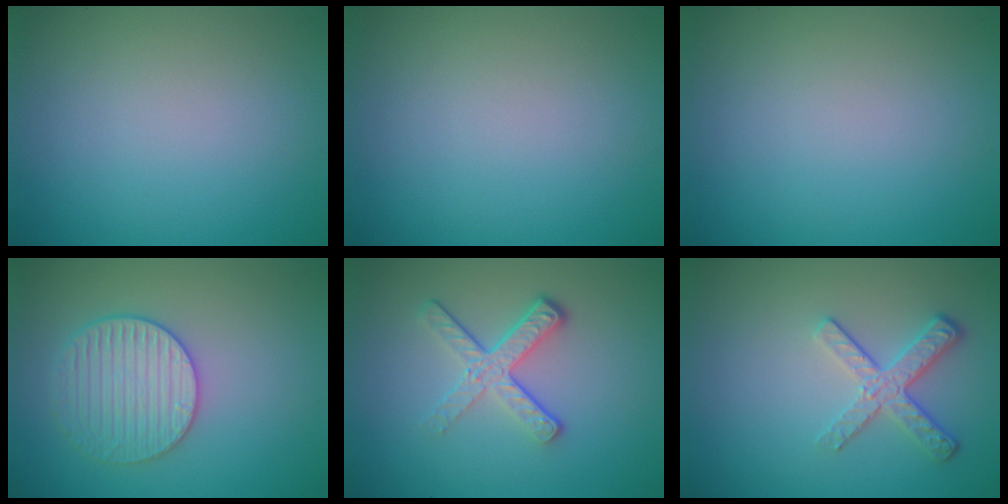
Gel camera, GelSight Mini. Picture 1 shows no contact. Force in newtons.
{"total": 0.0}
{"total": 0.0}
{"total": 3.6, "press": 3.5, "slide": 0.8}
{"total": 4.1, "press": 2.7, "slide": 3.1}
{"total": 3.0, "press": 2.3, "slide": 1.9}